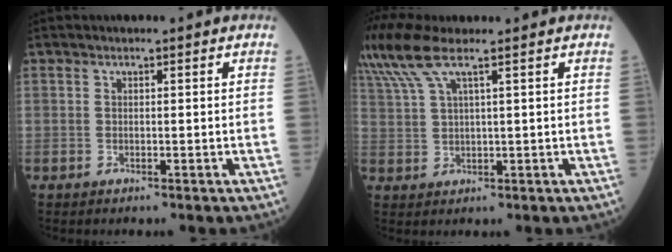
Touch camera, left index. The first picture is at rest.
{"total": 6.6, "force": [4.7, 0.1, 4.6], "torque": [-0.117, 0.022, 0.103]}